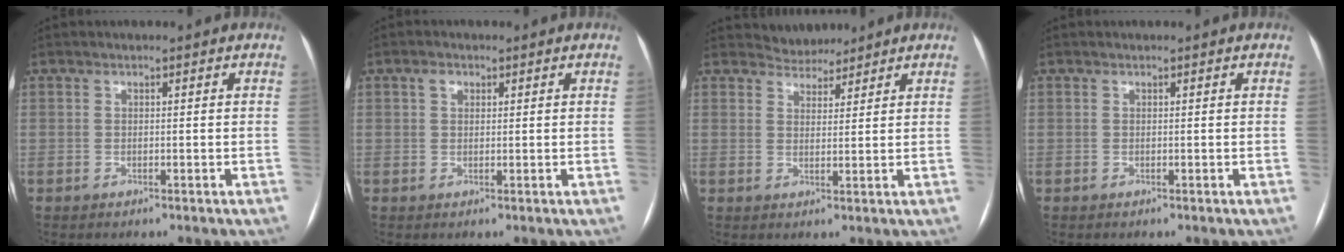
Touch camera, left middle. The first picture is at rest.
{"total": 1.6, "force": [0.8, 1.1, 0.8], "torque": [-0.019, 0.010, 0.014]}
{"total": 3.4, "force": [3.2, 1.0, -0.5], "torque": [0.005, 0.007, 0.055]}
{"total": 0.0}